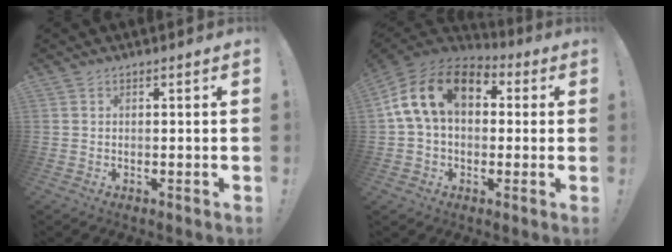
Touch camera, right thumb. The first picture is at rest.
{"total": 17.4, "force": [4.8, 11.3, 12.4], "torque": [-0.211, 0.008, 0.084]}